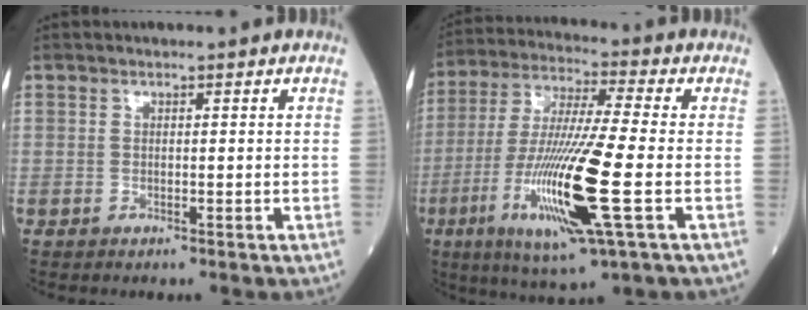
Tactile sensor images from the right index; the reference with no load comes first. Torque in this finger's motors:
{"motor_torque": [1.28, -0.85, 1.05, 0.21]}